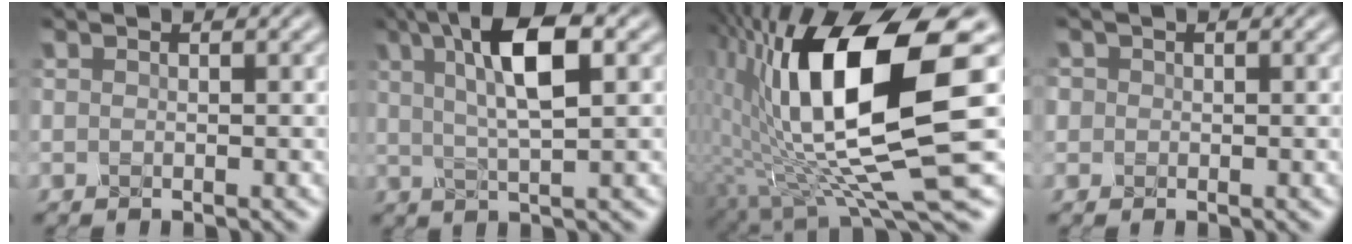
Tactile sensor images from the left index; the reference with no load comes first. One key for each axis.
{"total": 6.2, "fx": 2.5, "fy": 0.9, "fz": 5.6, "tx": -0.094, "ty": 0.018, "tz": 0.050}
{"total": 13.3, "fx": 1.8, "fy": 3.5, "fz": 12.7, "tx": -0.237, "ty": -0.006, "tz": 0.043}
{"total": 1.3, "fx": 0.0, "fy": -0.3, "fz": -1.2, "tx": 0.009, "ty": 0.000, "tz": 0.010}